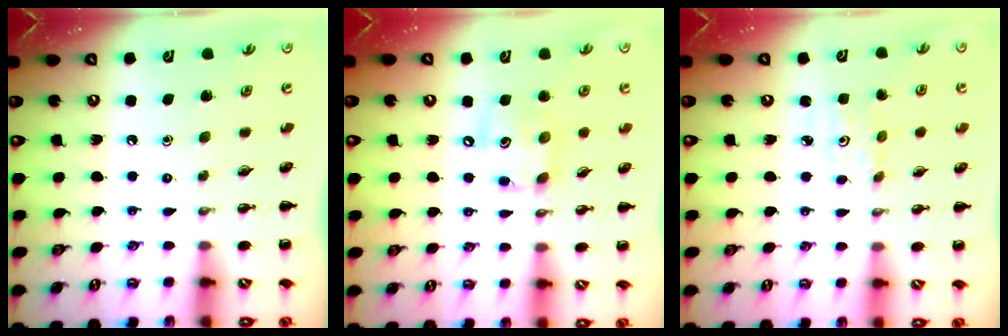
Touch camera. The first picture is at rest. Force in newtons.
{"total": 9.2, "press": 9.2, "slide": 1.1}
{"total": 1.2, "press": 1.1, "slide": 0.4}